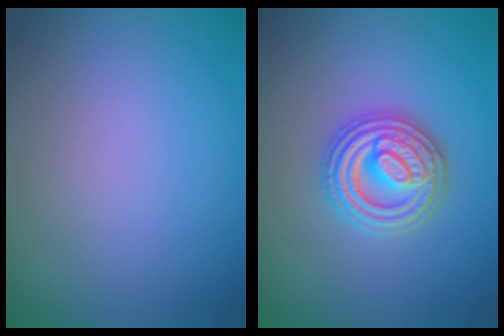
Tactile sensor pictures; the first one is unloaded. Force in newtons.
{"total": 4.9, "press": 4.8, "slide": 0.7}